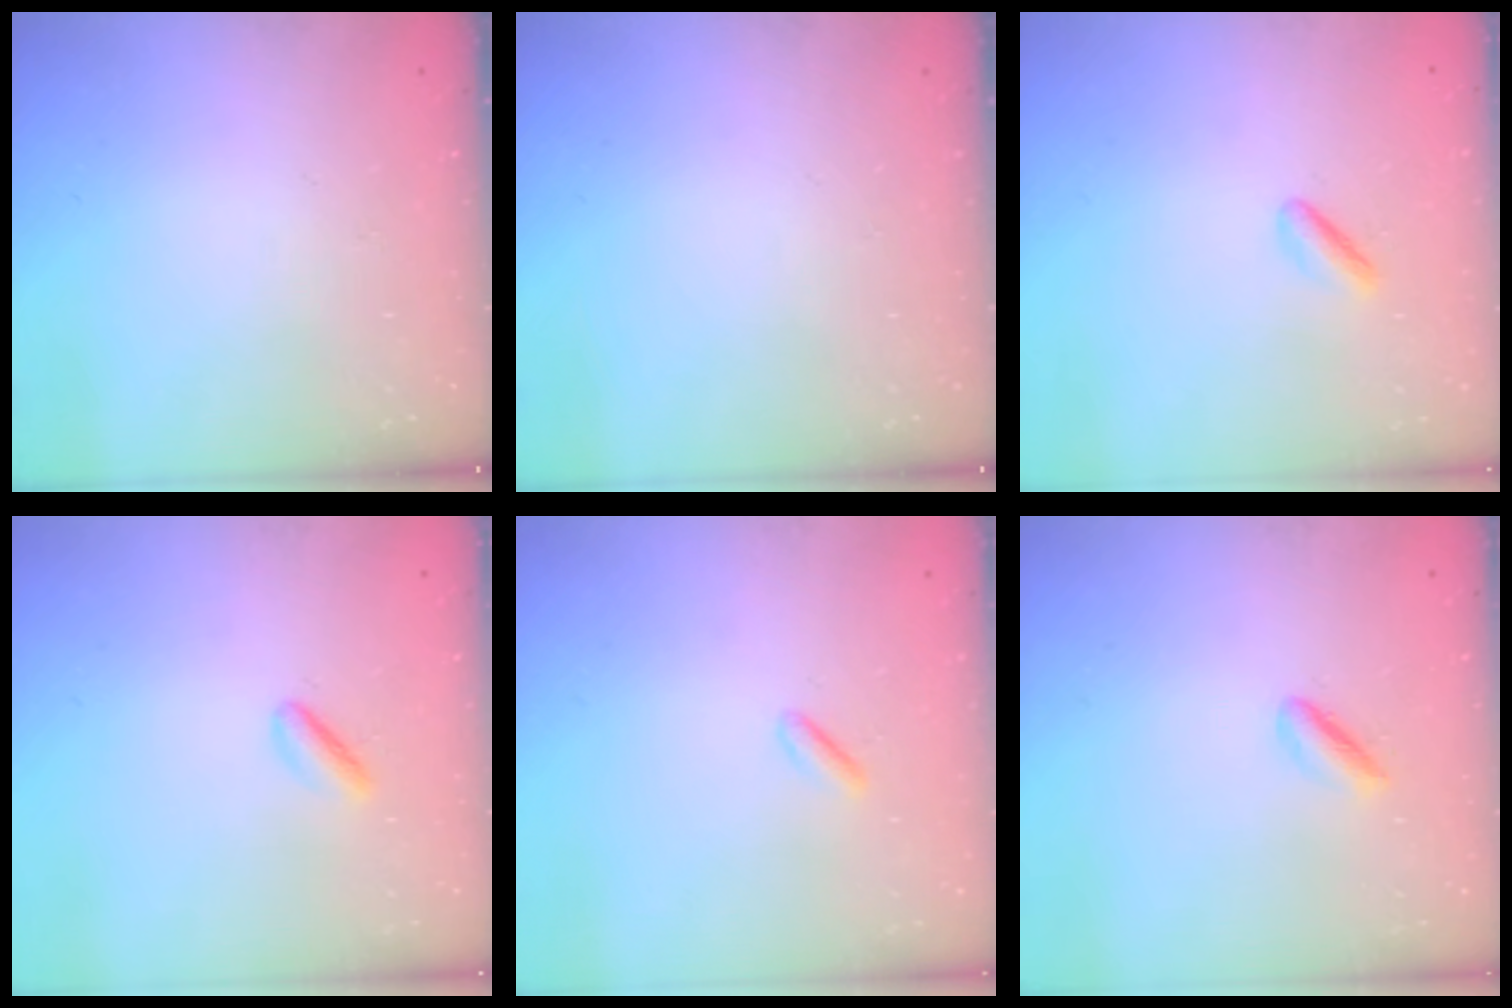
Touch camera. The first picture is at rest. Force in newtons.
{"total": 0.0}
{"total": 2.1, "press": 2.0, "slide": 0.6}
{"total": 2.7, "press": 2.6, "slide": 0.8}
{"total": 0.6, "press": 0.2, "slide": 0.6}
{"total": 2.2, "press": 2.0, "slide": 1.0}